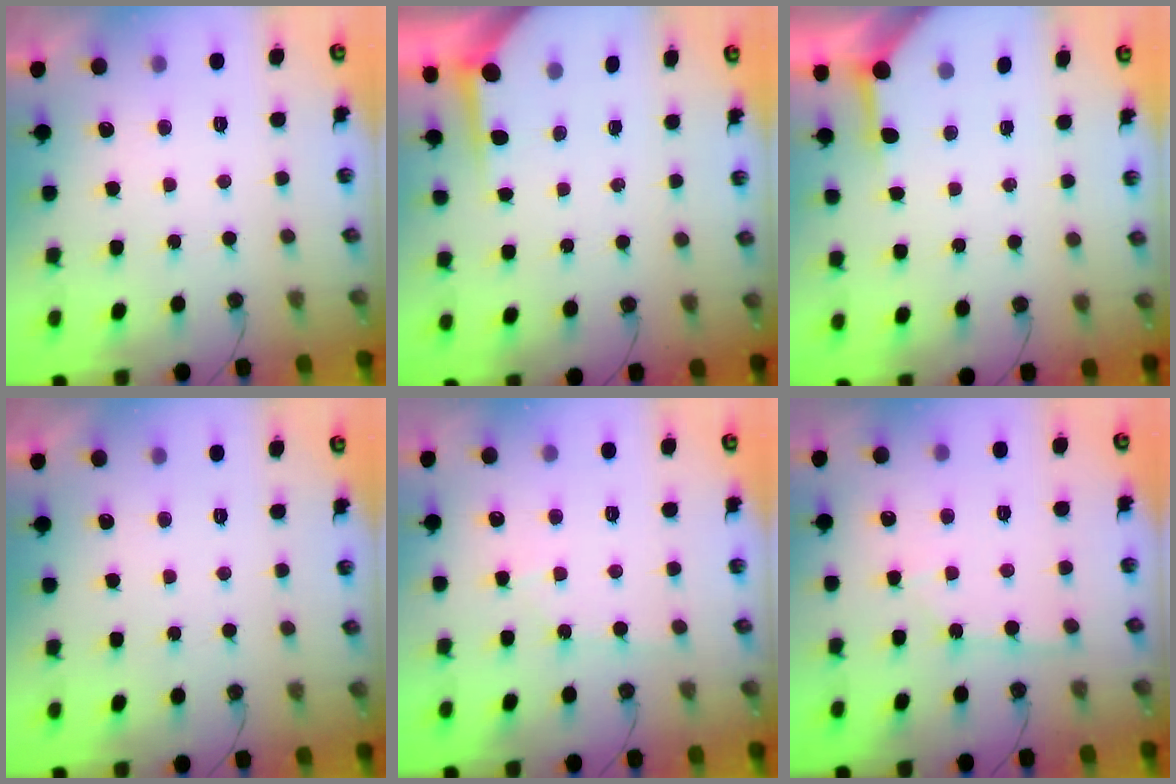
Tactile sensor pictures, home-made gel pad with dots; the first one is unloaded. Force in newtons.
{"total": 3.7, "press": 3.7, "slide": 0.3}
{"total": 4.0, "press": 4.0, "slide": 0.5}
{"total": 0.0}
{"total": 2.6, "press": 2.6, "slide": 0.3}
{"total": 1.3, "press": 1.3, "slide": 0.2}